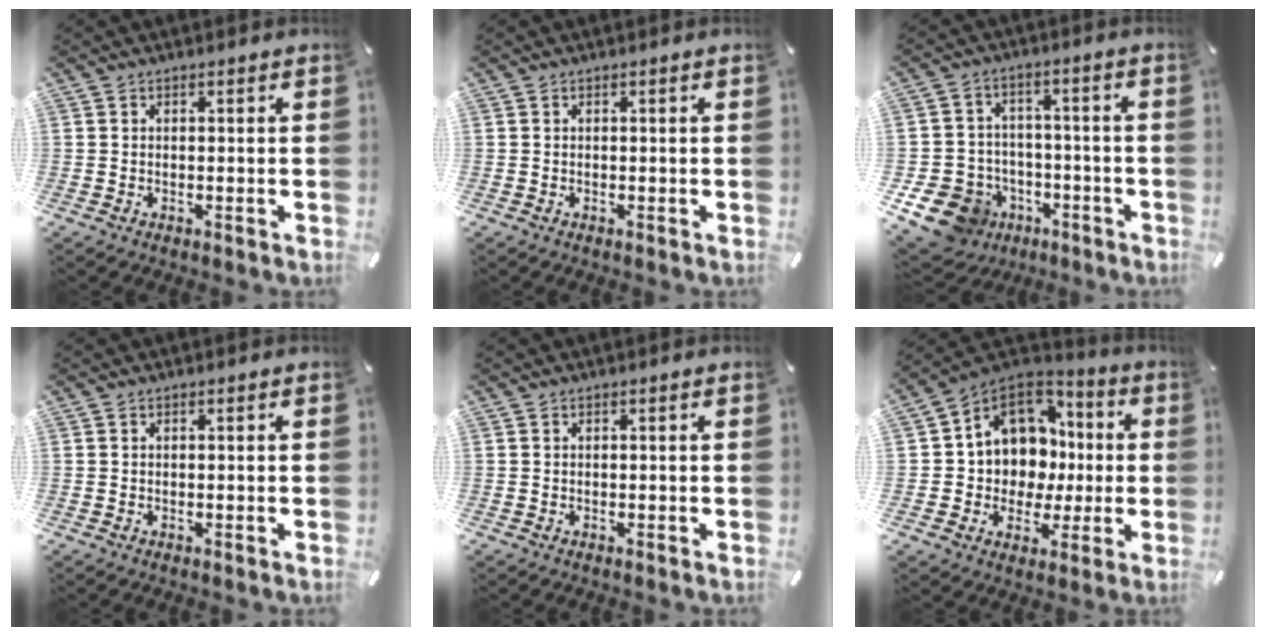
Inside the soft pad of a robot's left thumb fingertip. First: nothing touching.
{"total": 0.0}
{"total": 12.5, "force": [-6.0, 10.0, 4.4], "torque": [-0.099, 0.040, -0.099]}
{"total": 0.0}
{"total": 0.0}
{"total": 12.0, "force": [3.0, 11.0, 3.9], "torque": [-0.075, -0.028, 0.066]}